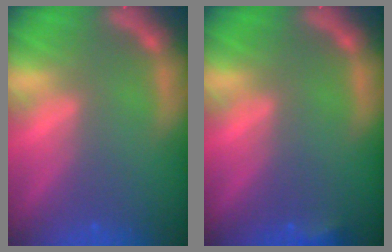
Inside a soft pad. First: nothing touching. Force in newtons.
{"total": 1.4}